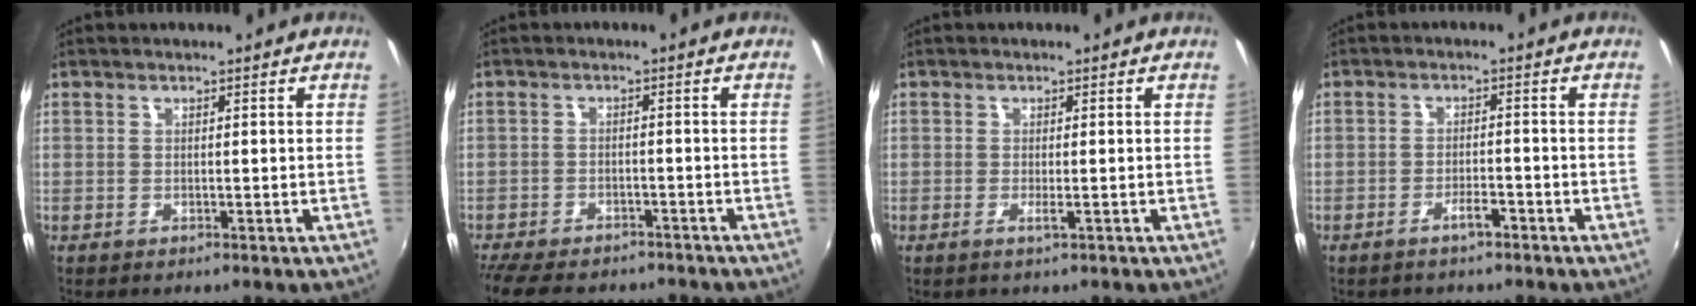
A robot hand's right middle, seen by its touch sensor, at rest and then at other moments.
{"total": 12.7, "force": [-10.4, 4.9, 5.4], "torque": [-0.129, -0.018, -0.159]}
{"total": 1.1, "force": [-0.5, 0.0, 1.0], "torque": [-0.019, -0.001, -0.007]}
{"total": 2.6, "force": [-2.0, 0.8, 1.4], "torque": [-0.031, 0.003, -0.029]}